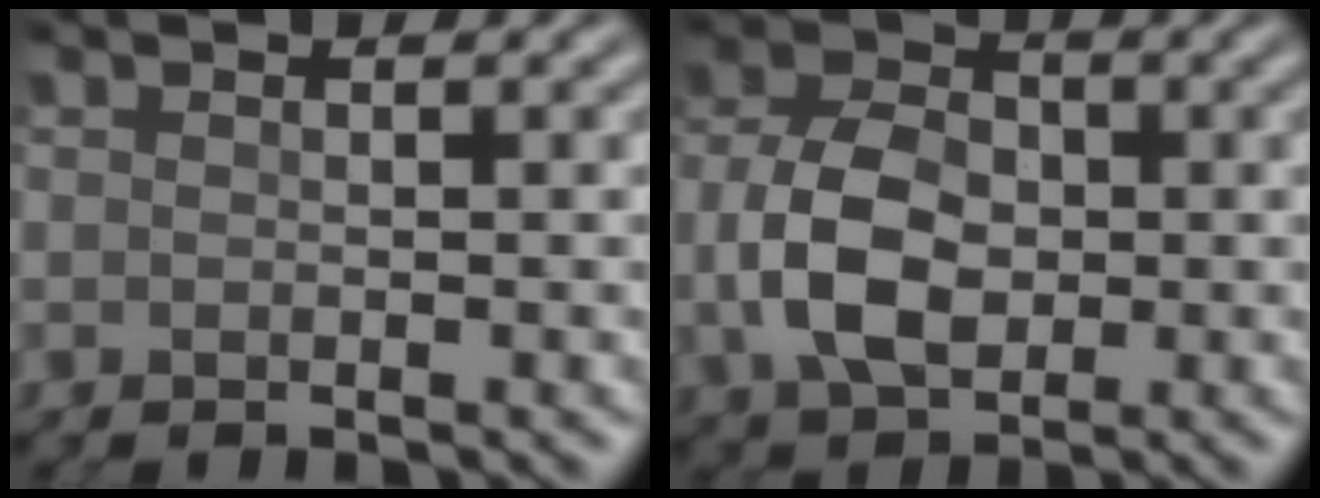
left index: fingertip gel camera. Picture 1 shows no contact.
{"total": 6.6, "force": [-0.9, 4.4, 4.8], "torque": [-0.102, 0.011, -0.023]}